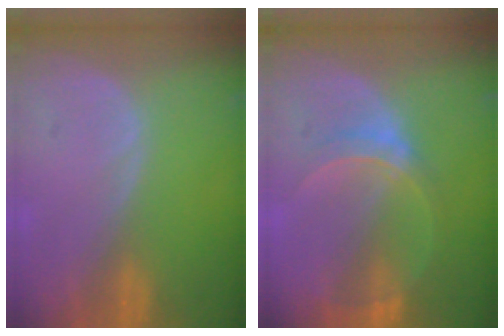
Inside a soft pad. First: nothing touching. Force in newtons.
{"total": 6.3, "press": 5.6, "slide": 3.0}